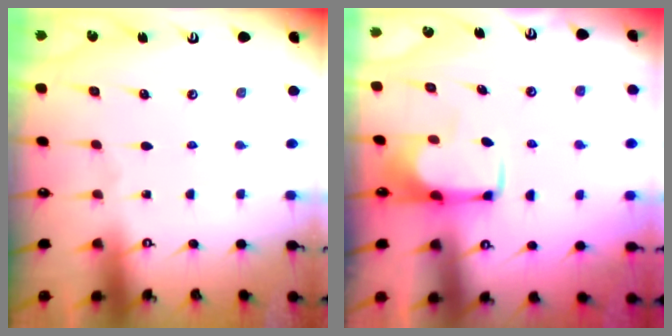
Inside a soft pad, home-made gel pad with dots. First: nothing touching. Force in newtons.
{"total": 1.9, "press": 1.8, "slide": 0.4}